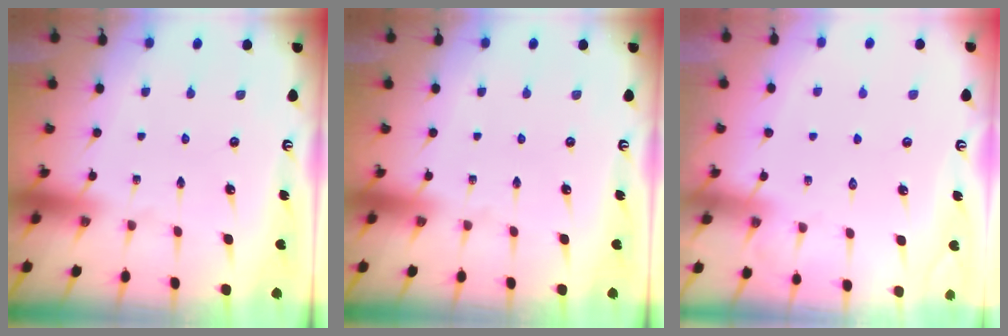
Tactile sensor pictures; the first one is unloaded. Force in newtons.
{"total": 0.0}
{"total": 3.9, "press": 3.8, "slide": 0.5}